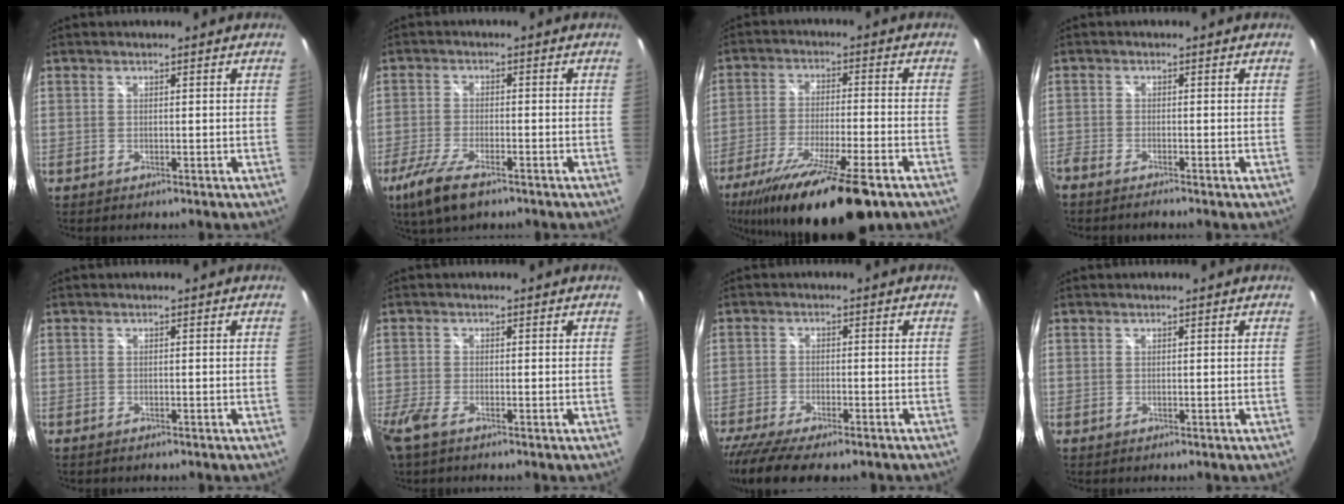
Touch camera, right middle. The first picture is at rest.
{"total": 9.1, "force": [-5.9, 2.8, 6.2], "torque": [-0.153, -0.029, -0.112]}
{"total": 20.6, "force": [-14.7, 3.2, 14.0], "torque": [-0.264, -0.048, -0.243]}
{"total": 2.9, "force": [-2.7, 0.2, 1.0], "torque": [-0.033, -0.014, -0.055]}
{"total": 0.9, "force": [-0.8, 0.4, 0.3], "torque": [-0.008, -0.002, -0.014]}
{"total": 4.3, "force": [-2.9, 1.2, 2.9], "torque": [-0.076, -0.015, -0.057]}
{"total": 12.5, "force": [-10.0, 3.1, 6.9], "torque": [-0.157, -0.052, -0.167]}
{"total": 0.0}